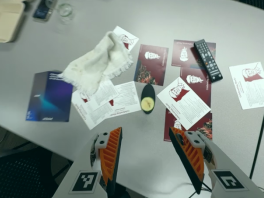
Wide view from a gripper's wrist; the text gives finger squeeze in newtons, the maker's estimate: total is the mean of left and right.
{"total": 0.7, "left": 1.2, "right": 0.1}